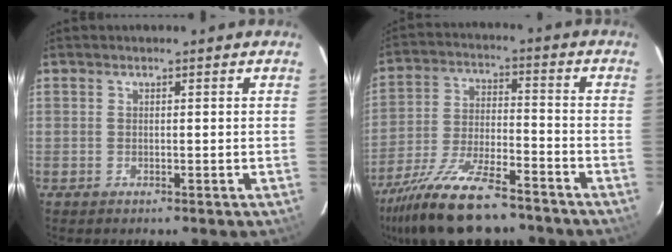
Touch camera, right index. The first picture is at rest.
{"total": 18.2, "force": [-14.4, 5.1, 9.9], "torque": [-0.206, -0.031, -0.245]}